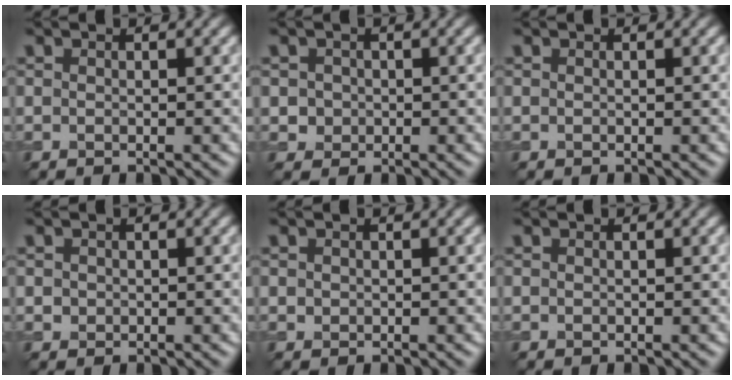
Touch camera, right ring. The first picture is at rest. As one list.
[{"total": 1.5, "force": [0.0, 1.4, 0.3], "torque": [0.005, -0.005, 0.005]}, {"total": 0.0}, {"total": 0.7, "force": [0.1, 0.7, 0.1], "torque": [0.003, -0.002, 0.000]}, {"total": 0.5, "force": [0.1, 0.5, 0.1], "torque": [0.002, -0.002, 0.003]}, {"total": 0.0}]